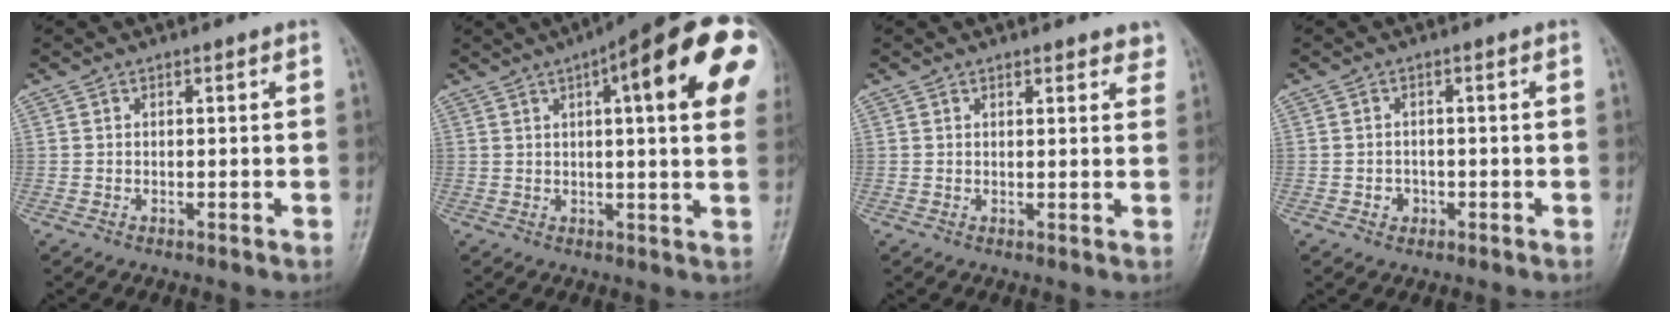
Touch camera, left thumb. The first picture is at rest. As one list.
[{"total": 22.0, "force": [7.5, 5.5, 19.9], "torque": [-0.245, 0.015, 0.092]}, {"total": 3.2, "force": [2.7, 1.2, 1.2], "torque": [0.012, -0.010, 0.027]}, {"total": 1.8, "force": [-0.8, 1.6, 0.4], "torque": [0.004, 0.006, -0.010]}]